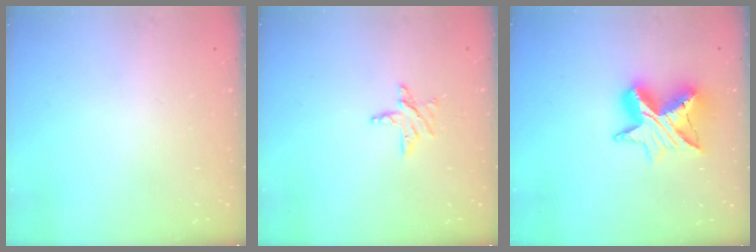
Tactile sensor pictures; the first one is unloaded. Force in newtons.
{"total": 5.6, "press": 5.5, "slide": 0.5}
{"total": 12.1, "press": 12.1, "slide": 1.0}